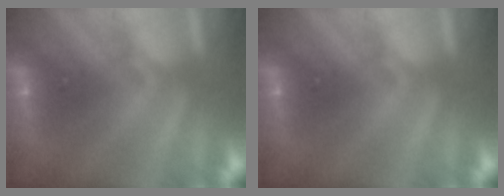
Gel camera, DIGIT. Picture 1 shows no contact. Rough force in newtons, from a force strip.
{"total": 0.0}